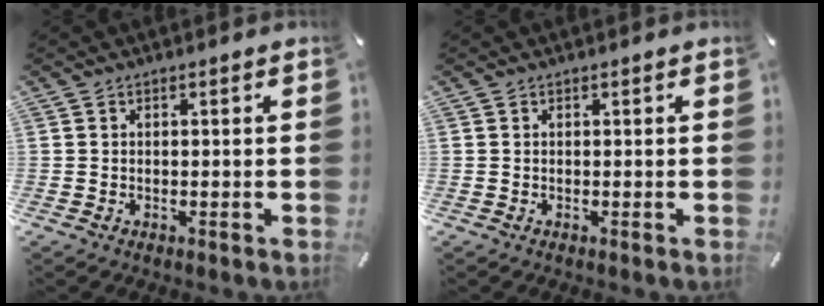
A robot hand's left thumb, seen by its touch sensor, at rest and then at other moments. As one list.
[{"total": 0.0}]